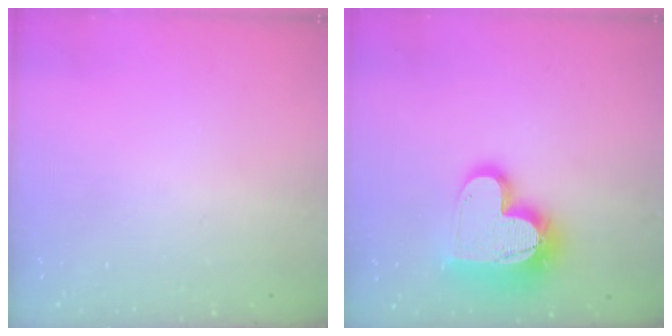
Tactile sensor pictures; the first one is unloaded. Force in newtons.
{"total": 17.1, "press": 17.0, "slide": 1.4}